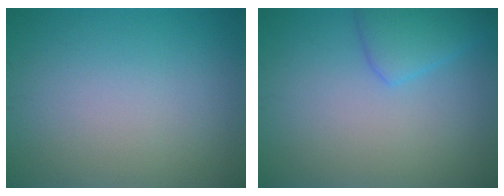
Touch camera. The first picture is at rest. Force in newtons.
{"total": 2.8, "press": 2.7, "slide": 0.2}